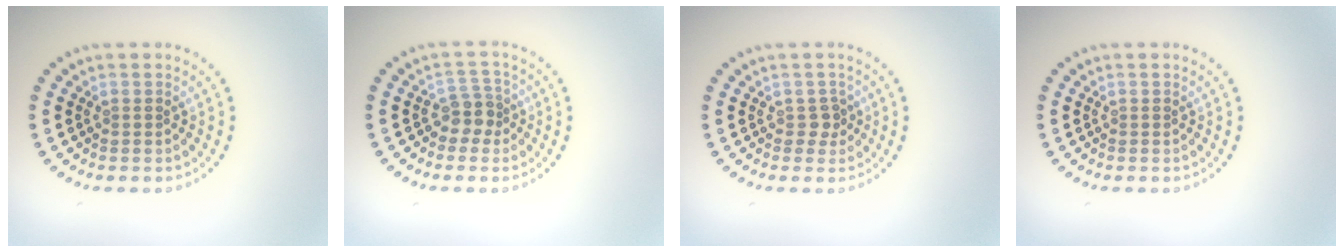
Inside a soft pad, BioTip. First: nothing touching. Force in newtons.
{"total": 2.1, "press": 1.7, "slide": 1.3}
{"total": 1.2, "press": 0.9, "slide": 0.7}
{"total": 0.0}